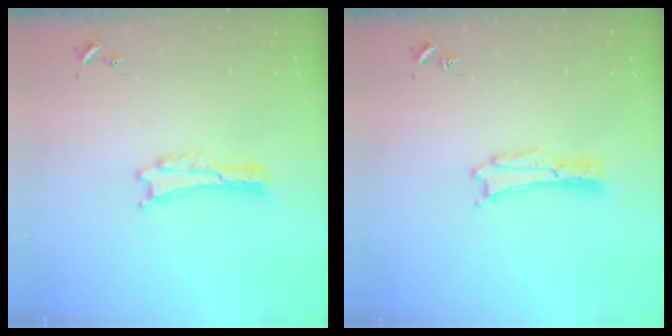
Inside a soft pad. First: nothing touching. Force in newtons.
{"total": 0.0}